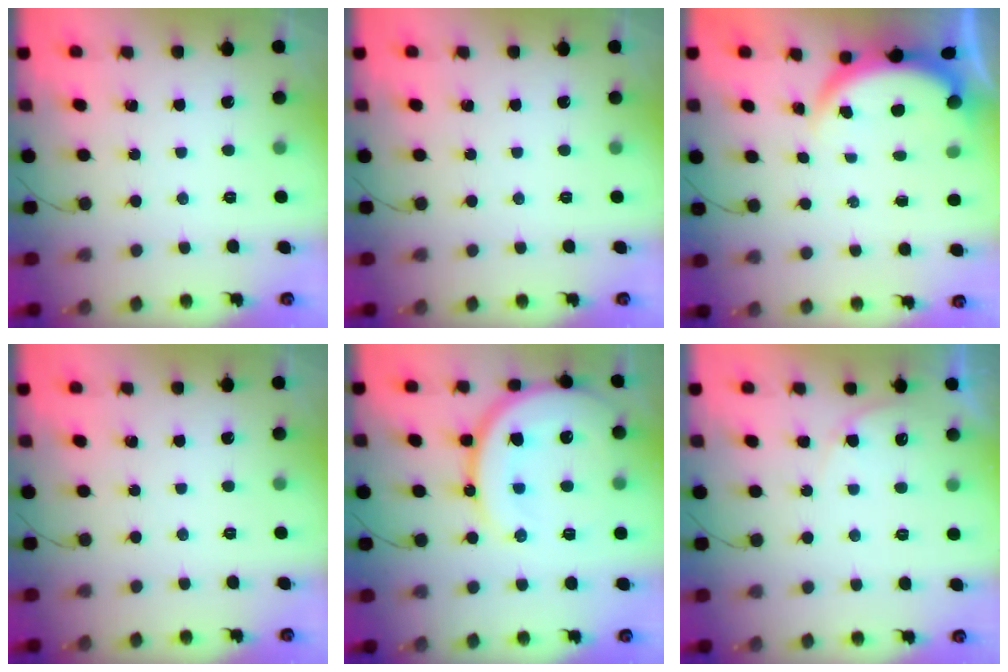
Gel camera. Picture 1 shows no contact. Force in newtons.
{"total": 0.0}
{"total": 3.9, "press": 3.9, "slide": 0.1}
{"total": 0.0}
{"total": 17.4, "press": 17.3, "slide": 1.8}
{"total": 3.9, "press": 3.9, "slide": 0.5}